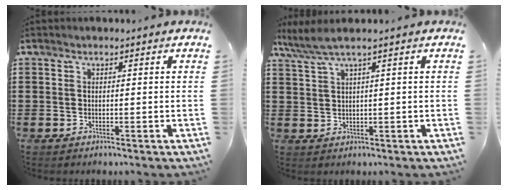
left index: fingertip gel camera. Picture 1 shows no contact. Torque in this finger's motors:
{"motor_torque": [1.14, -0.99, 0.18, 0.11]}